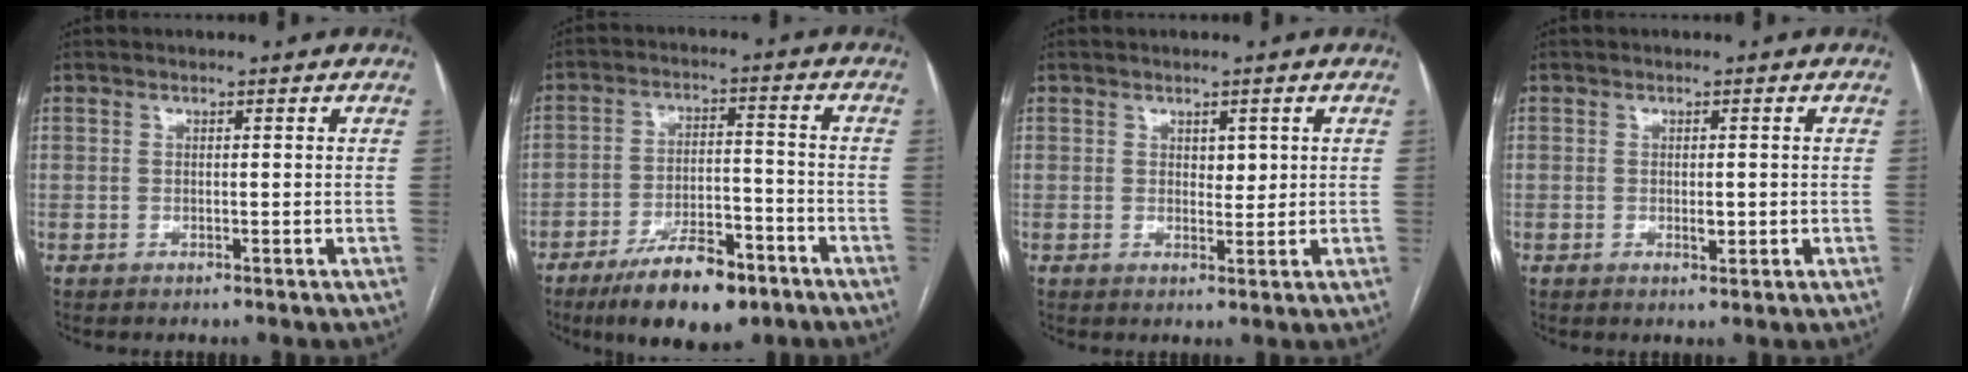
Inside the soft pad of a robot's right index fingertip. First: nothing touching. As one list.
[{"total": 12.1, "force": [-8.1, 4.1, 8.0], "torque": [-0.131, -0.001, -0.133]}, {"total": 2.0, "force": [0.7, 1.2, 1.5], "torque": [-0.017, -0.003, 0.012]}, {"total": 1.8, "force": [-0.2, 0.7, 1.6], "torque": [-0.026, -0.002, -0.001]}]